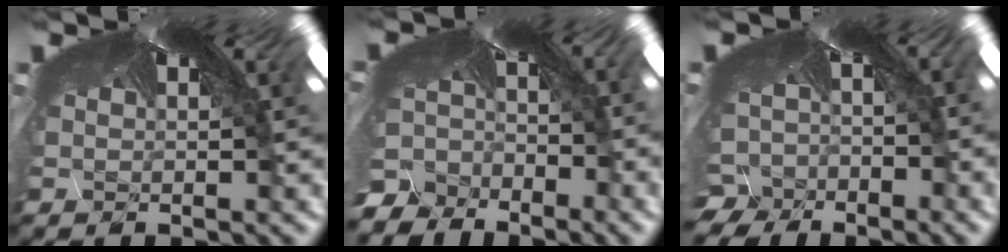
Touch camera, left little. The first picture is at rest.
{"total": 12.0, "force": [-11.7, 2.3, 0.3], "torque": [-0.017, -0.055, -0.188]}
{"total": 7.1, "force": [-6.8, 2.1, 0.8], "torque": [-0.029, -0.072, -0.087]}